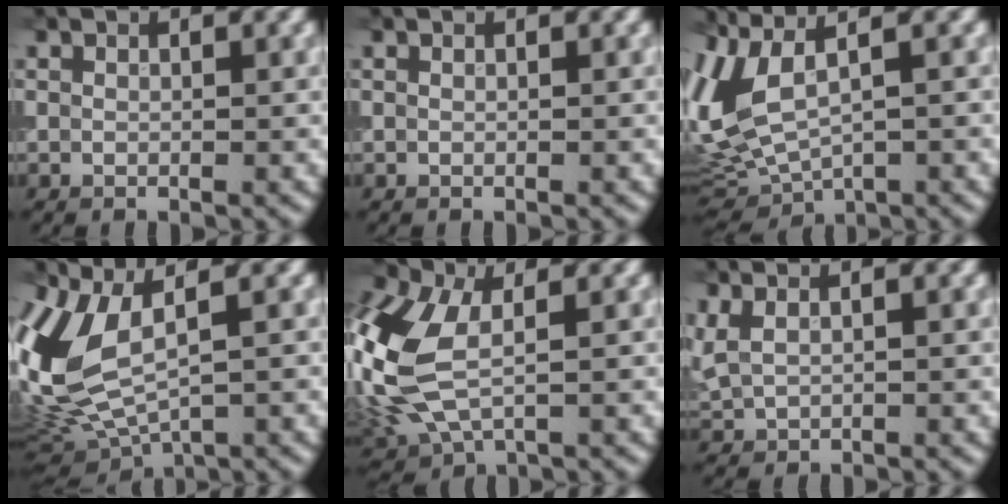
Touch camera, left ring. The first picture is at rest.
{"total": 0.0}
{"total": 8.5, "force": [2.1, 3.6, 7.4], "torque": [-0.194, -0.001, 0.046]}
{"total": 8.6, "force": [1.1, 3.7, 7.7], "torque": [-0.194, -0.007, 0.026]}
{"total": 10.1, "force": [0.5, 5.9, 8.2], "torque": [-0.237, -0.005, 0.011]}
{"total": 1.9, "force": [1.1, 0.9, 1.3], "torque": [-0.035, 0.003, 0.027]}